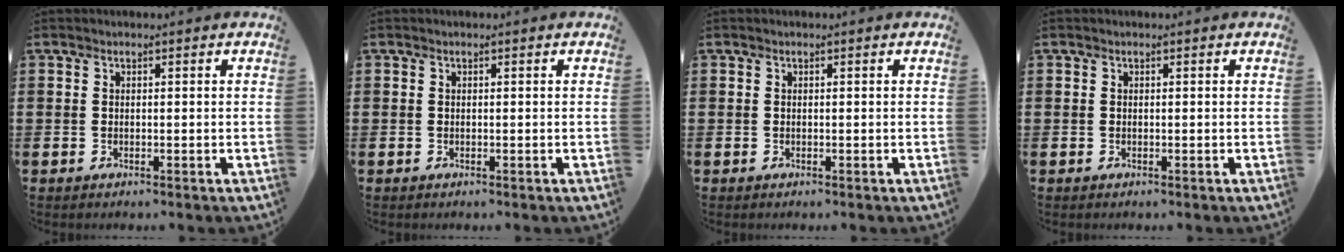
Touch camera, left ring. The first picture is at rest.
{"total": 0.0}
{"total": 0.0}
{"total": 0.0}